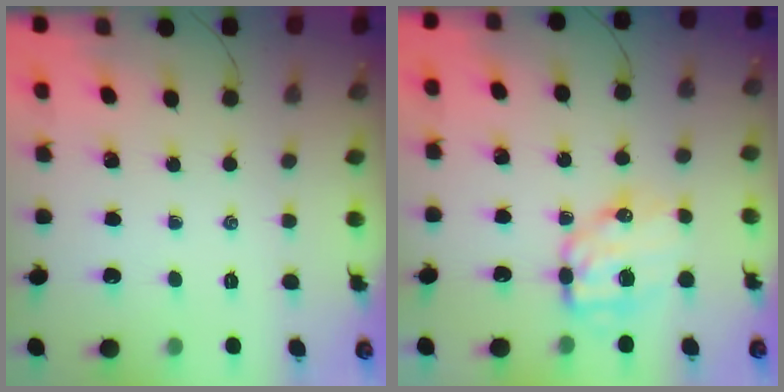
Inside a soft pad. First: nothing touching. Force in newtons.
{"total": 8.7, "press": 8.5, "slide": 1.8}